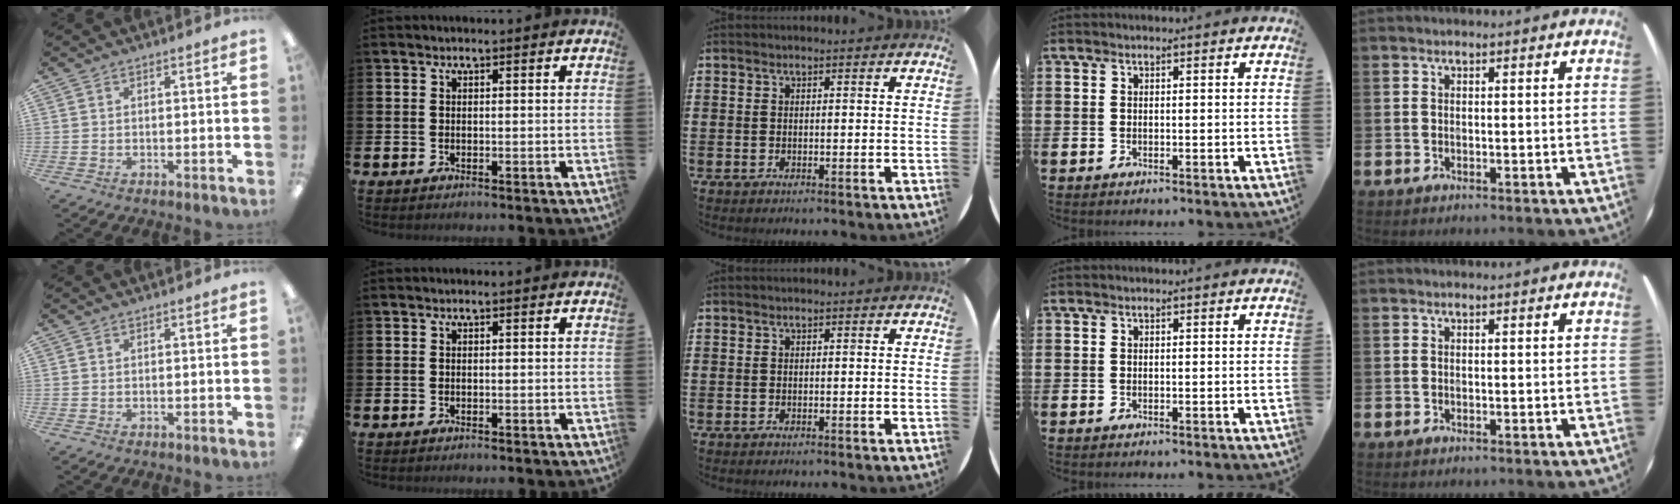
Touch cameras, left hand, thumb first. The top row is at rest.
{}